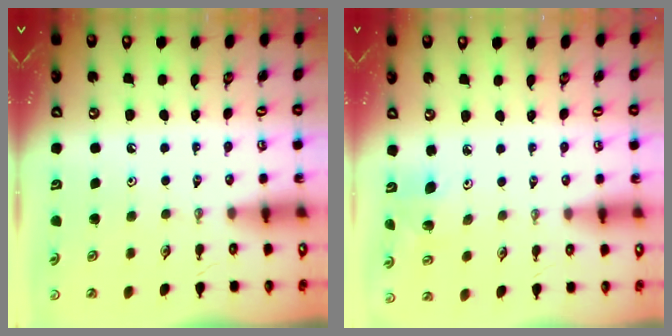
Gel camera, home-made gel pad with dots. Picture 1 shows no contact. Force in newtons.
{"total": 4.8, "press": 4.7, "slide": 1.2}